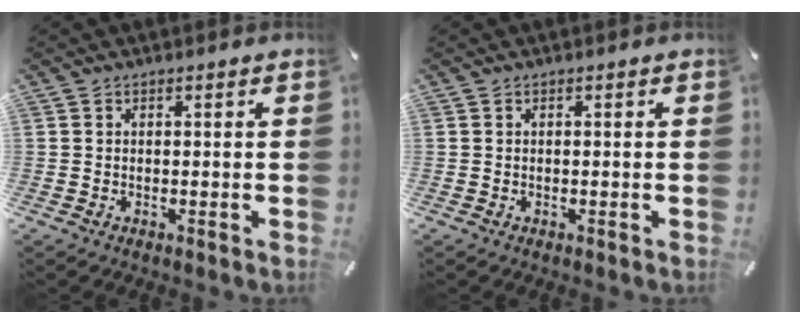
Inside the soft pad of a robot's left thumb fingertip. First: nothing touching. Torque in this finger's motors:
{"motor_torque": [0.00, 0.00, 0.00, 0.00, 0.00]}